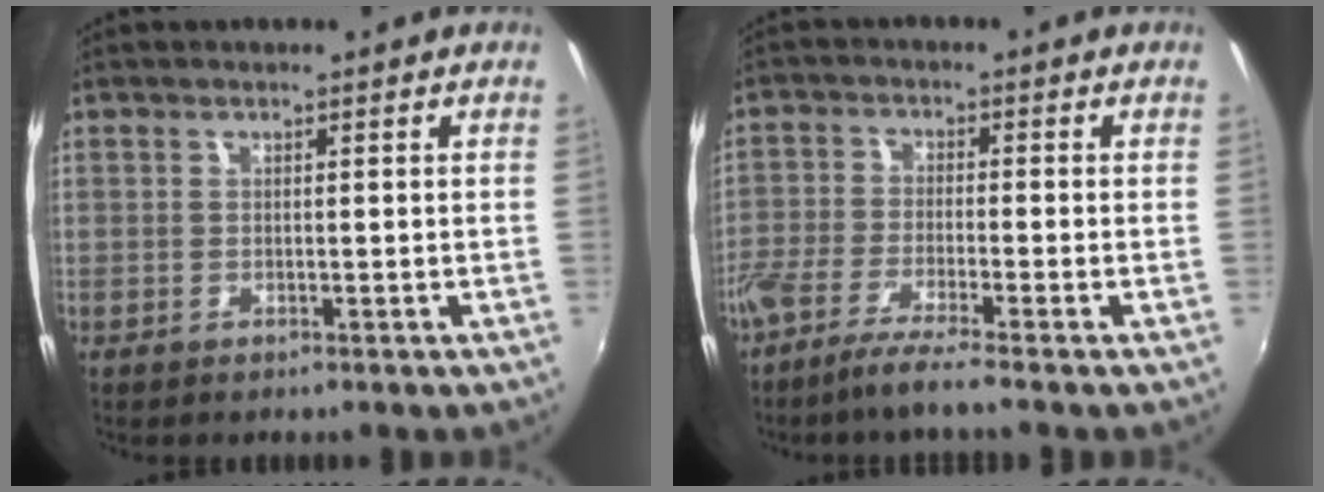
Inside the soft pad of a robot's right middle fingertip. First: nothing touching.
{"total": 6.4, "force": [-5.1, -0.3, 4.0], "torque": [-0.095, -0.015, -0.100]}